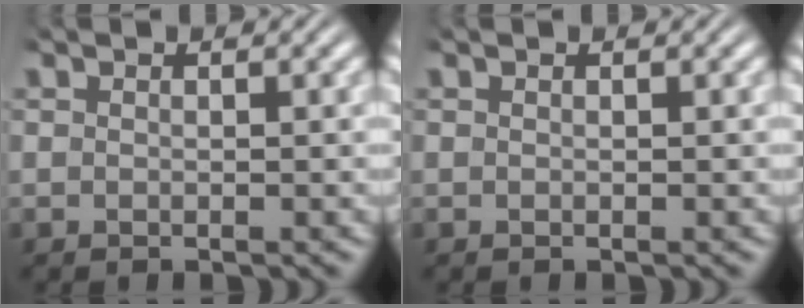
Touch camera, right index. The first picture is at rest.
{"total": 0.0}